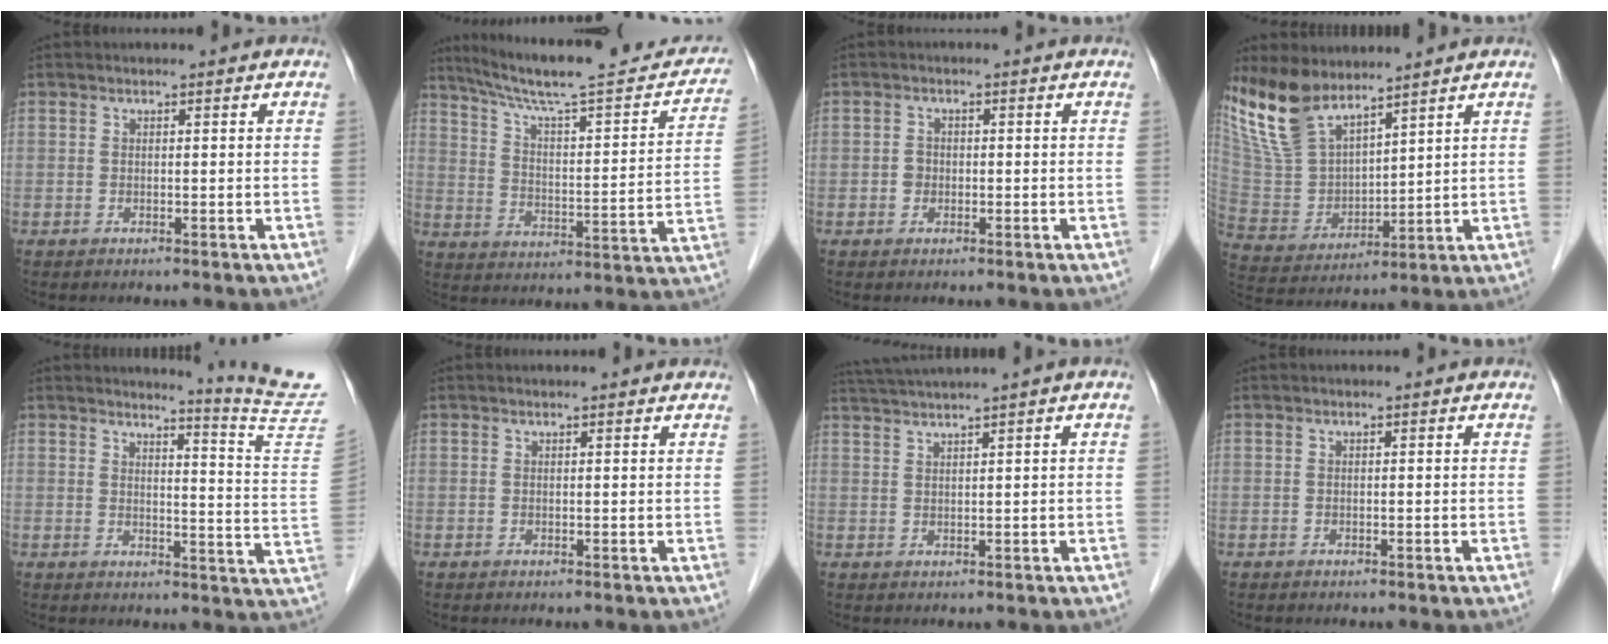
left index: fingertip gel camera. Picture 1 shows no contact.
{"total": 23.9, "force": [20.4, 3.6, 12.0], "torque": [-0.179, -0.002, 0.283]}
{"total": 1.6, "force": [-0.5, 1.4, 0.5], "torque": [-0.008, 0.002, -0.008]}
{"total": 12.0, "force": [9.8, 3.9, 5.7], "torque": [-0.132, 0.002, 0.209]}
{"total": 12.5, "force": [11.9, -3.1, 2.5], "torque": [-0.039, -0.118, 0.128]}
{"total": 2.6, "force": [2.4, 0.4, 0.8], "torque": [-0.011, 0.014, 0.023]}
{"total": 4.7, "force": [3.7, -1.4, 2.6], "torque": [-0.055, 0.014, 0.075]}
{"total": 0.0}